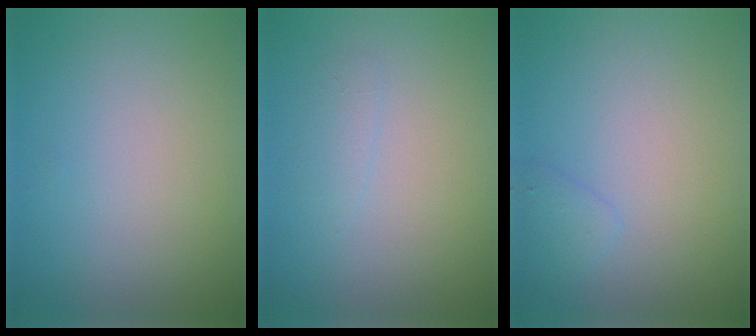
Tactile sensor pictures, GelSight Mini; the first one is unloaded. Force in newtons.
{"total": 1.0, "press": 1.0, "slide": 0.0}
{"total": 1.1, "press": 1.1, "slide": 0.0}